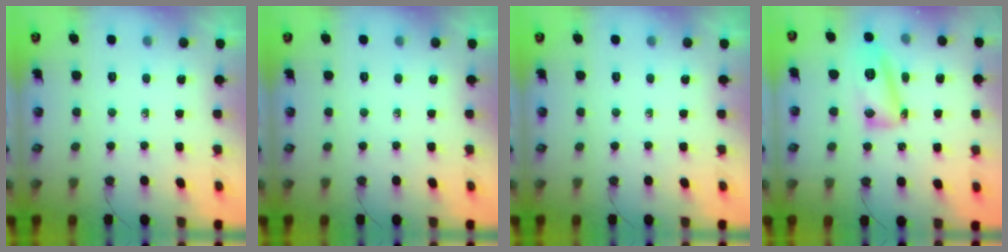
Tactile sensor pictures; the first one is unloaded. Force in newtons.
{"total": 0.0}
{"total": 0.0}
{"total": 14.1, "press": 14.0, "slide": 1.4}